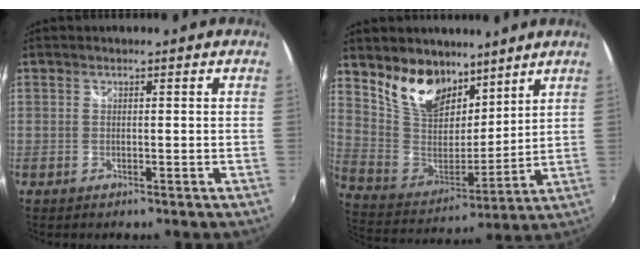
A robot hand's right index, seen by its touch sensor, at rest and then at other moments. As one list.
[{"total": 15.1, "force": [10.3, 8.4, 7.0], "torque": [-0.152, 0.008, 0.204]}]